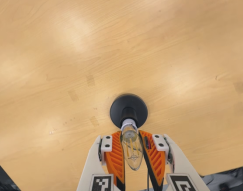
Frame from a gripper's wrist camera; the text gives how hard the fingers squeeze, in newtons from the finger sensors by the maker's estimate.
{"total": 18.6, "left": 18.2, "right": 19.0}